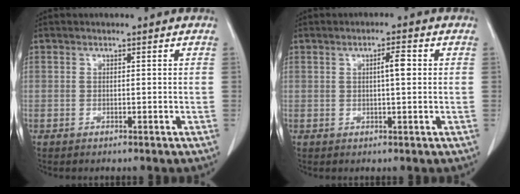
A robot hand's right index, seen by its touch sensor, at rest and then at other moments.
{"total": 2.7, "force": [0.4, 0.3, 2.6], "torque": [-0.044, 0.004, 0.006]}